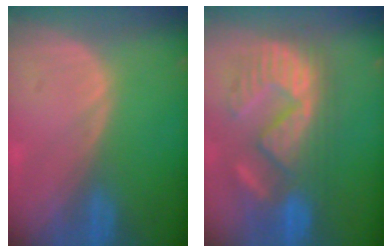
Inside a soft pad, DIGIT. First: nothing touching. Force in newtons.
{"total": 10.7, "press": 10.4, "slide": 2.5}